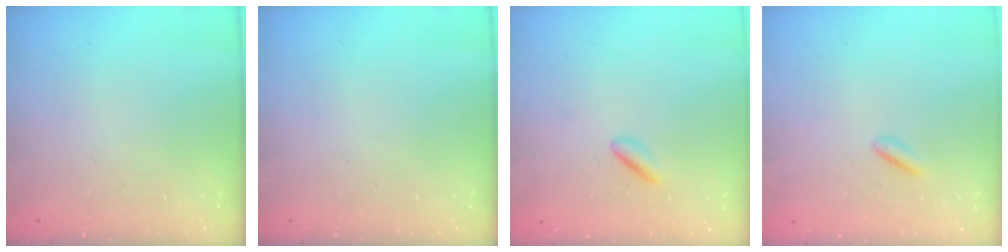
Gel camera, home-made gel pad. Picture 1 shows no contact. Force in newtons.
{"total": 0.0}
{"total": 1.9, "press": 1.7, "slide": 0.8}
{"total": 2.5, "press": 2.4, "slide": 0.7}